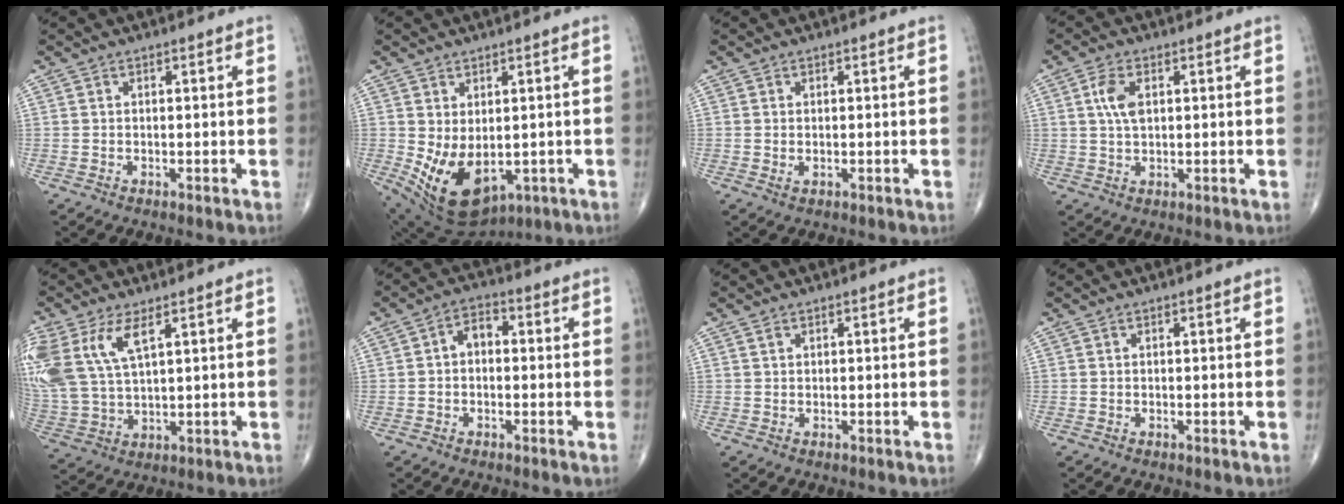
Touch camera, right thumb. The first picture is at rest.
{"total": 12.0, "force": [-1.8, 7.2, 9.4], "torque": [-0.159, -0.008, 0.003]}
{"total": 0.9, "force": [-0.1, 0.5, 0.7], "torque": [-0.013, 0.000, 0.001]}
{"total": 4.9, "force": [1.3, 2.6, 3.9], "torque": [-0.083, 0.000, 0.024]}
{"total": 15.1, "force": [6.4, 7.2, 11.7], "torque": [-0.277, -0.010, 0.134]}
{"total": 4.2, "force": [-0.1, 2.9, 3.1], "torque": [-0.037, 0.019, -0.014]}
{"total": 0.6, "force": [0.4, 0.4, 0.3], "torque": [-0.005, 0.001, 0.008]}
{"total": 0.0}